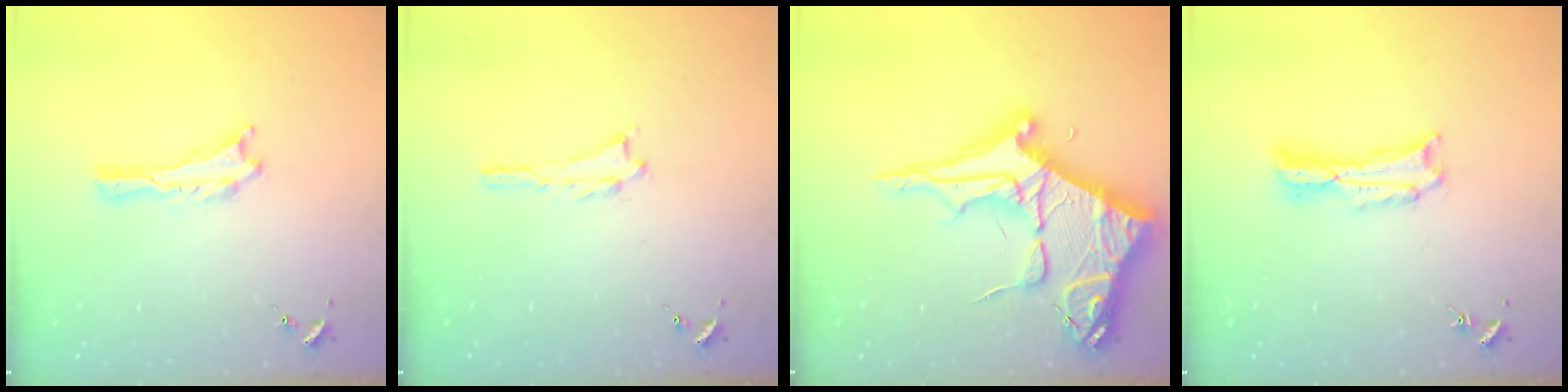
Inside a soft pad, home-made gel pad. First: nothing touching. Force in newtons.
{"total": 0.7, "press": 0.7, "slide": 0.1}
{"total": 12.4, "press": 12.4, "slide": 1.4}
{"total": 2.7, "press": 2.7, "slide": 0.3}